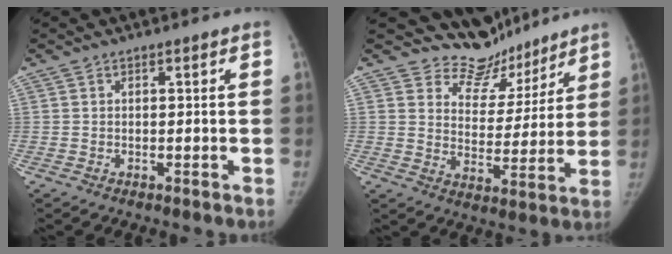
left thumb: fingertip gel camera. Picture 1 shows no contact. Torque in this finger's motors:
{"motor_torque": [-0.02, -0.14, -0.29, -0.48, -0.04]}